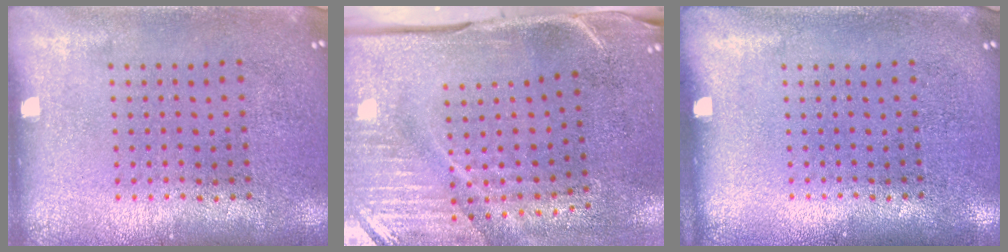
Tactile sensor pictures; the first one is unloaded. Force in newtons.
{"total": 4.9, "press": 4.0, "slide": 2.8}
{"total": 0.0}